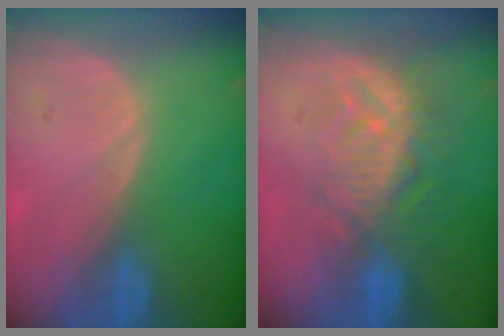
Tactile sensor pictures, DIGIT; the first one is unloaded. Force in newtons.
{"total": 9.3, "press": 8.1, "slide": 4.5}